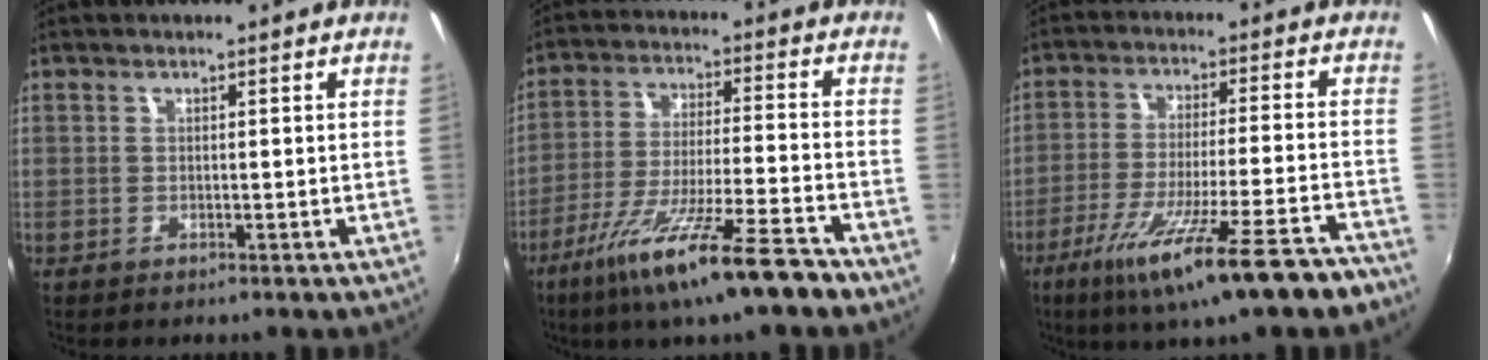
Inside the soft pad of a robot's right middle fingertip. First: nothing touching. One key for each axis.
{"total": 16.3, "fx": -11.2, "fy": 1.0, "fz": 11.8, "tx": -0.222, "ty": -0.044, "tz": -0.187}
{"total": 18.8, "fx": -13.2, "fy": 1.3, "fz": 13.4, "tx": -0.236, "ty": -0.068, "tz": -0.200}